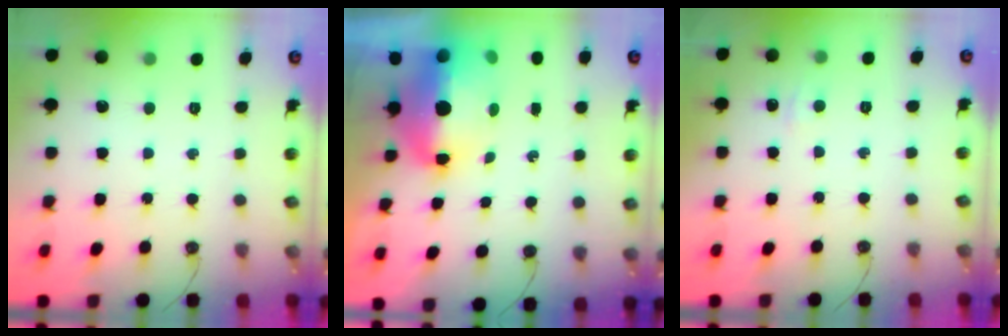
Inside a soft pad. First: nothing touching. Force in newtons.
{"total": 15.1, "press": 12.0, "slide": 9.3}
{"total": 4.4, "press": 4.3, "slide": 0.6}